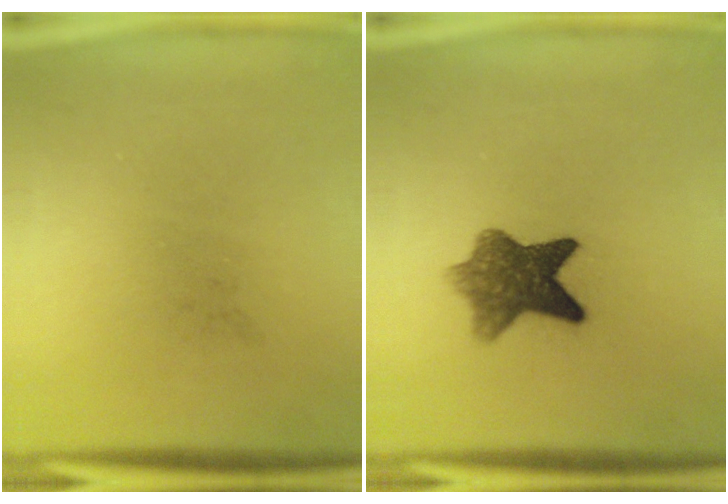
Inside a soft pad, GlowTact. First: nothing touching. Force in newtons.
{"total": 7.4}